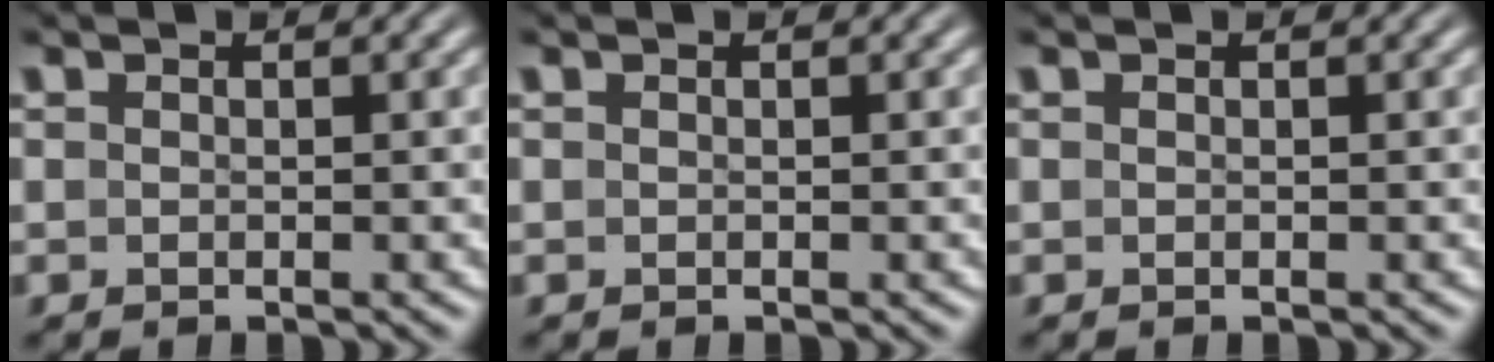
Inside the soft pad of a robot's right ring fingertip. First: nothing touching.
{"total": 0.0}
{"total": 0.0}